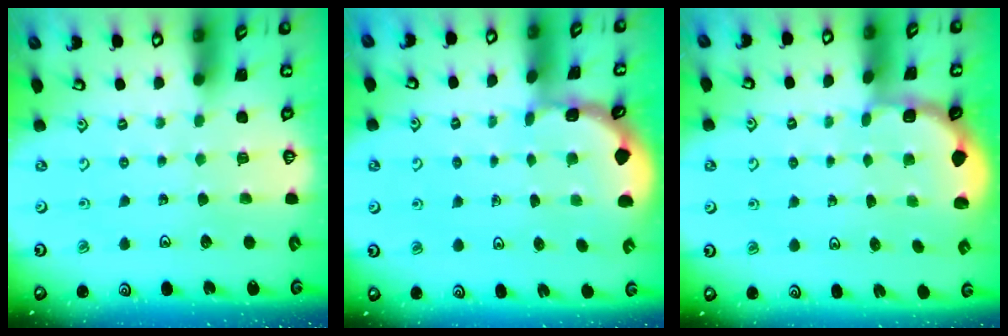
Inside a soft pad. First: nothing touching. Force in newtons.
{"total": 1.5, "press": 1.5, "slide": 0.2}
{"total": 1.8, "press": 1.6, "slide": 0.7}